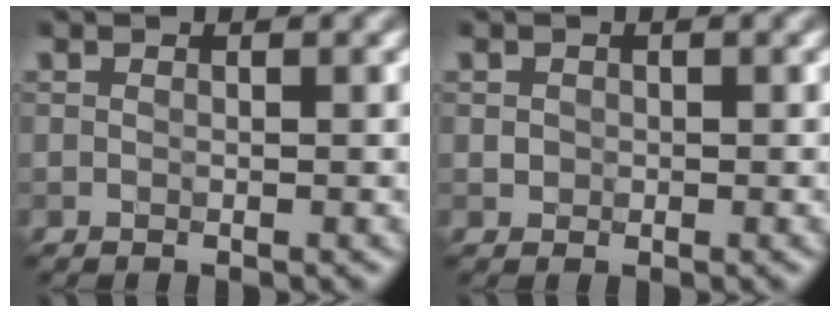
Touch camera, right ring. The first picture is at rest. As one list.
[{"total": 0.7, "force": [0.0, 0.7, 0.1], "torque": [0.002, -0.004, 0.000]}]